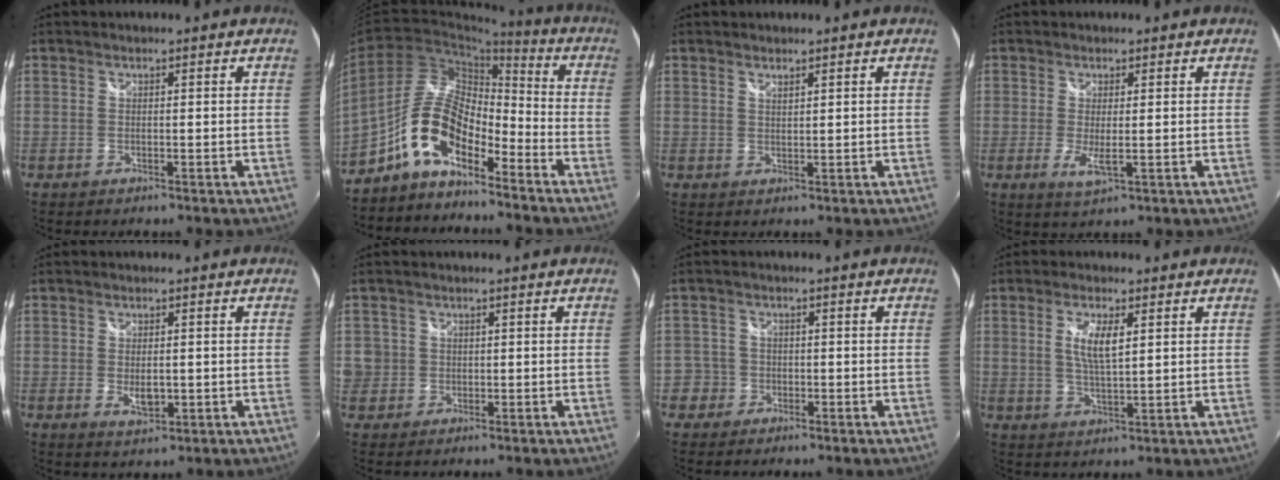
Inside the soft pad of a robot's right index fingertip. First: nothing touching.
{"total": 11.5, "force": [-7.3, 4.7, 7.5], "torque": [-0.154, 0.014, -0.143]}
{"total": 1.2, "force": [1.1, 0.2, 0.6], "torque": [-0.008, 0.000, 0.018]}
{"total": 3.6, "force": [-0.5, 0.8, 3.5], "torque": [-0.070, -0.011, -0.009]}
{"total": 3.9, "force": [-0.6, 2.2, 3.2], "torque": [-0.054, -0.008, -0.006]}
{"total": 4.3, "force": [0.0, 4.2, 0.8], "torque": [-0.017, 0.006, 0.004]}
{"total": 4.4, "force": [-2.0, 3.9, 0.3], "torque": [-0.013, 0.020, -0.040]}
{"total": 5.5, "force": [1.5, 1.5, 5.1], "torque": [-0.097, -0.004, 0.030]}